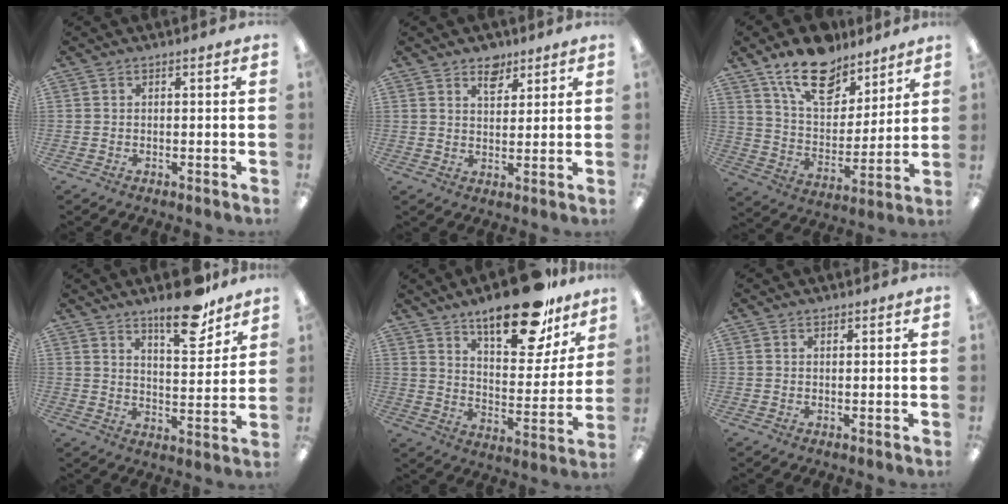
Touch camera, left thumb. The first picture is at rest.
{"total": 5.6, "force": [4.1, 3.2, 2.0], "torque": [-0.010, -0.021, 0.070]}
{"total": 17.1, "force": [12.7, 8.4, 7.9], "torque": [-0.134, -0.073, 0.227]}
{"total": 13.1, "force": [9.9, 4.3, 7.4], "torque": [-0.089, -0.064, 0.166]}
{"total": 21.7, "force": [15.9, 8.1, 12.3], "torque": [-0.175, -0.097, 0.262]}
{"total": 0.9, "force": [0.7, 0.4, 0.2], "torque": [-0.004, 0.001, 0.014]}